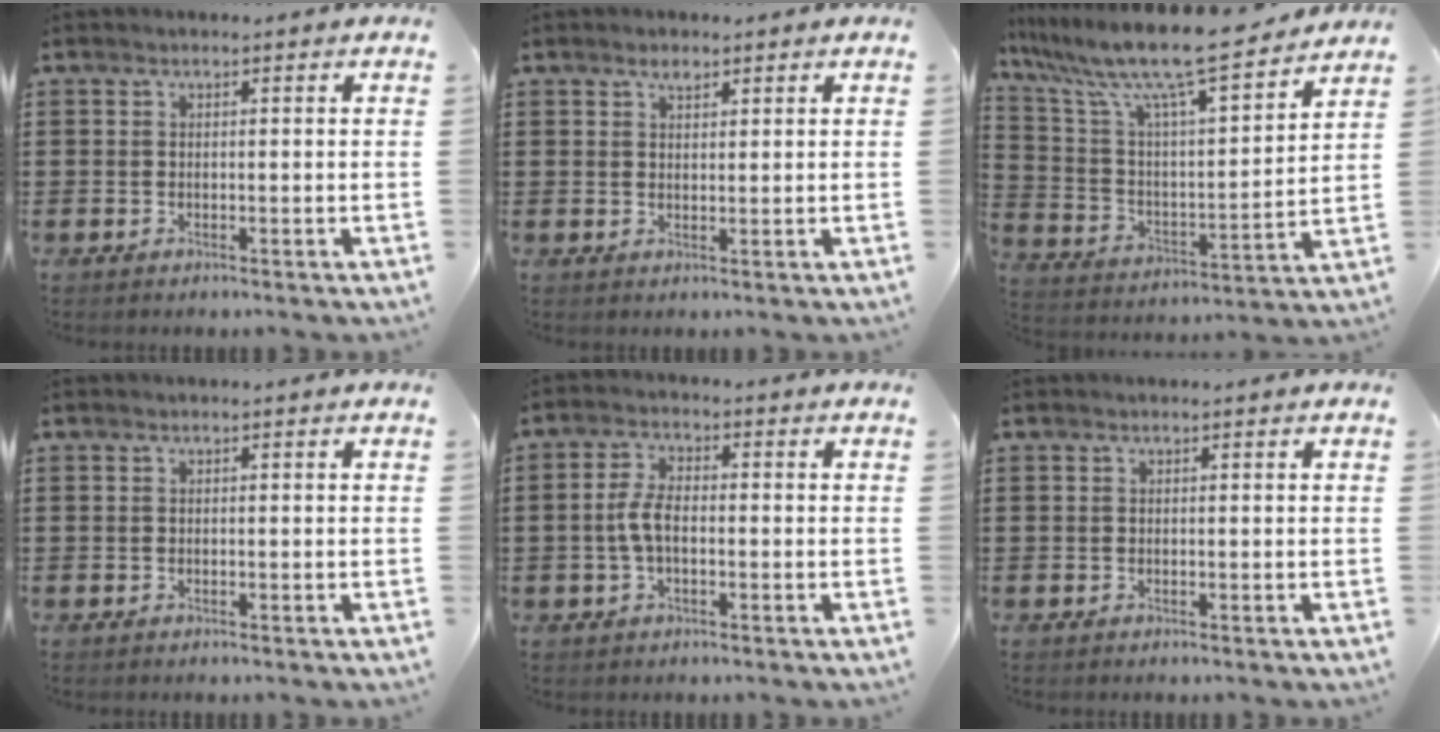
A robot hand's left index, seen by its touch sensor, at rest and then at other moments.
{"total": 1.8, "force": [1.3, 0.9, 0.9], "torque": [-0.014, 0.000, 0.022]}
{"total": 11.0, "force": [9.4, 0.4, 5.7], "torque": [-0.151, -0.066, 0.153]}
{"total": 0.0}
{"total": 4.8, "force": [-0.8, 2.3, 4.2], "torque": [-0.104, -0.002, -0.022]}
{"total": 0.0}